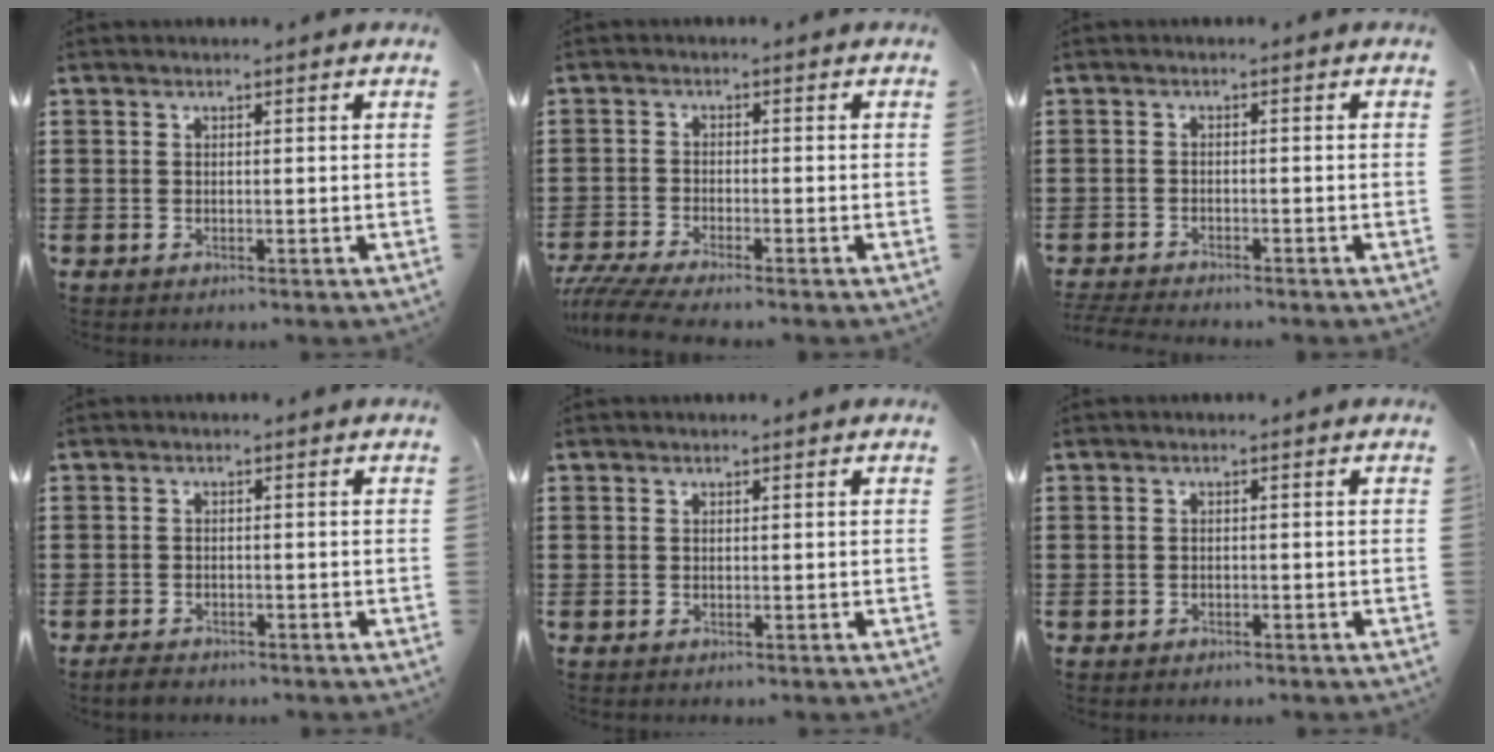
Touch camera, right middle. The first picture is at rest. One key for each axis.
{"total": 3.4, "fx": -3.0, "fy": -0.1, "fz": 1.5, "tx": -0.048, "ty": -0.015, "tz": -0.066}
{"total": 2.3, "fx": -2.2, "fy": 0.0, "fz": 0.3, "tx": -0.015, "ty": -0.003, "tz": -0.049}
{"total": 1.4, "fx": -1.4, "fy": 0.3, "fz": 0.2, "tx": -0.008, "ty": 0.002, "tz": -0.029}
{"total": 0.0}
{"total": 0.7, "fx": -0.7, "fy": 0.3, "fz": 0.1, "tx": -0.002, "ty": 0.001, "tz": -0.015}